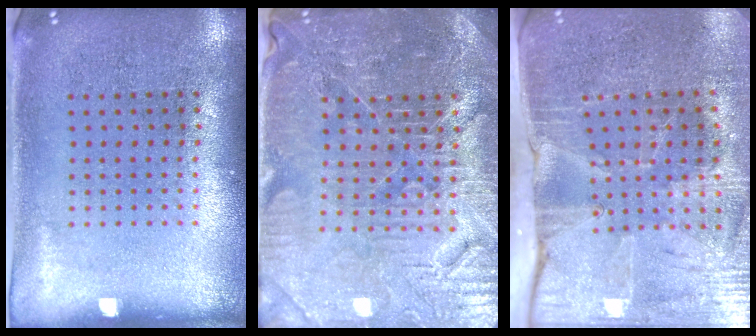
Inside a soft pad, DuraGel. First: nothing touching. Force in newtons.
{"total": 4.6, "press": 4.4, "slide": 1.3}
{"total": 4.2, "press": 3.6, "slide": 2.2}